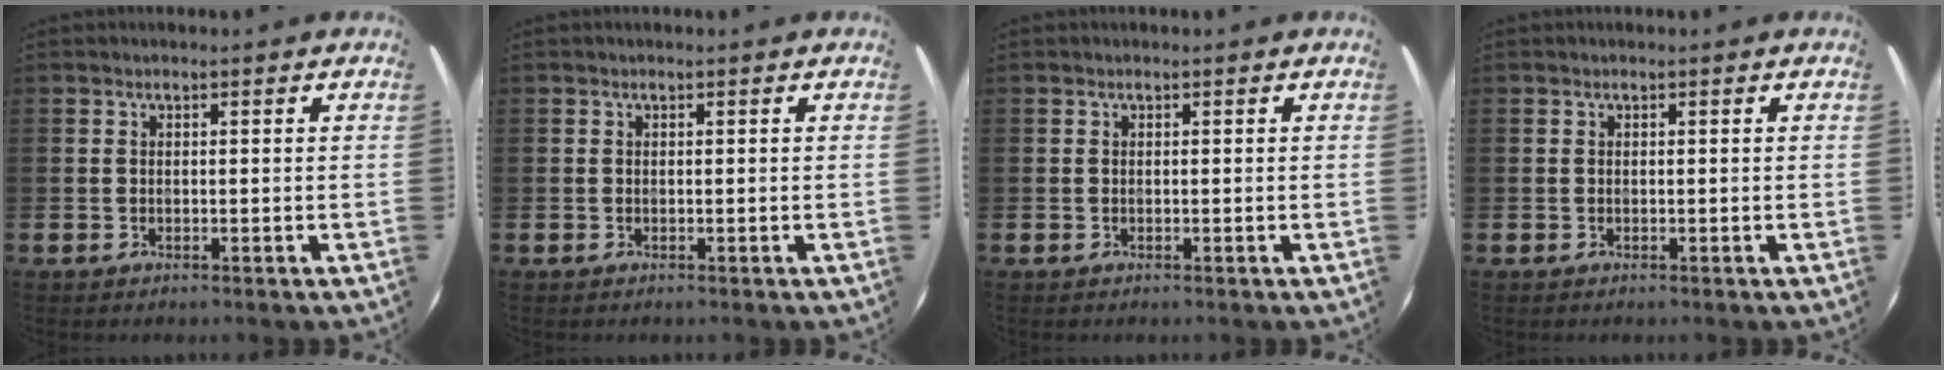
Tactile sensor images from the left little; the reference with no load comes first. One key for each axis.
{"total": 0.0}
{"total": 0.0}
{"total": 0.0}